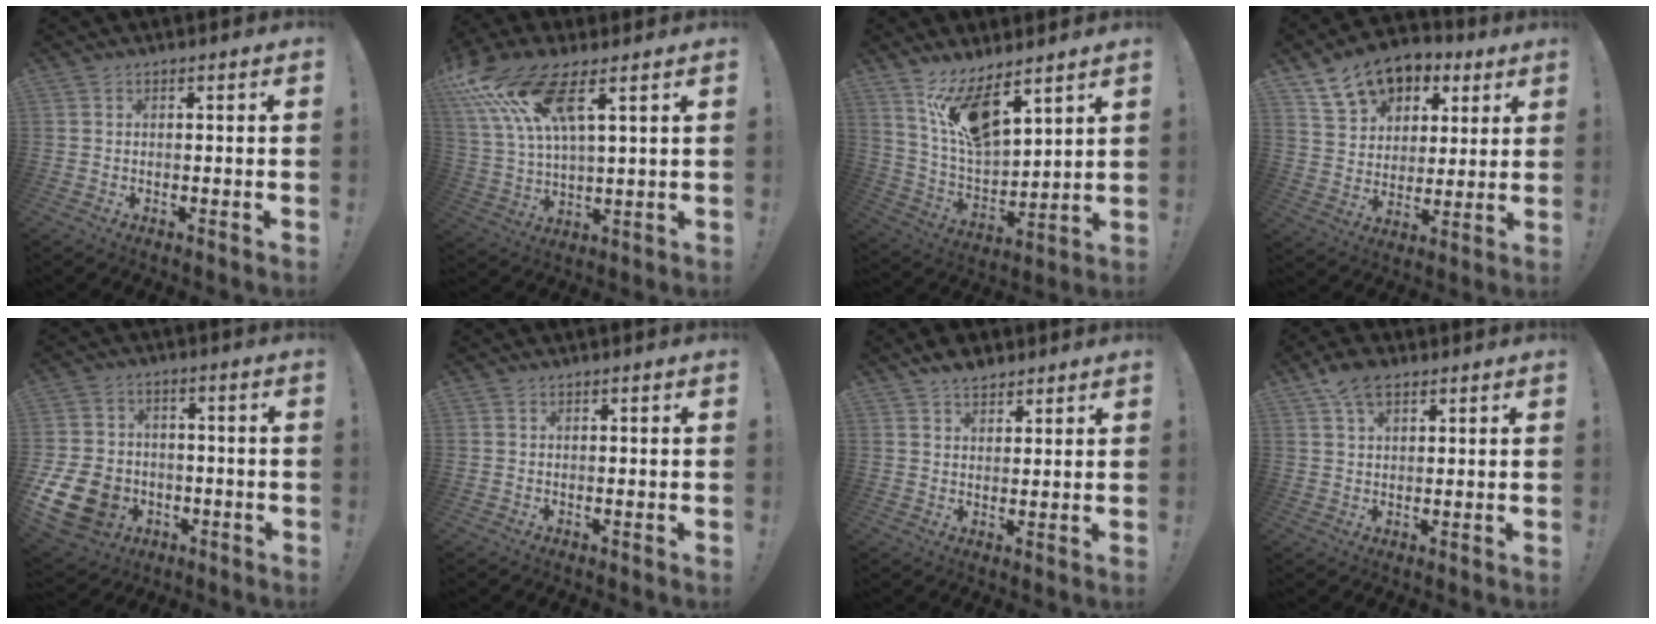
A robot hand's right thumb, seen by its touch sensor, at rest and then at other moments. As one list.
[{"total": 15.0, "force": [9.0, 4.9, 11.0], "torque": [-0.222, -0.028, 0.162]}, {"total": 13.8, "force": [9.6, 4.8, 8.6], "torque": [-0.167, -0.062, 0.177]}, {"total": 13.5, "force": [8.5, 9.3, 5.1], "torque": [-0.085, -0.044, 0.162]}, {"total": 15.8, "force": [-4.7, 12.9, 7.8], "torque": [-0.156, 0.031, -0.073]}, {"total": 0.0}, {"total": 5.5, "force": [4.5, 2.8, 1.7], "torque": [-0.028, -0.018, 0.084]}, {"total": 7.1, "force": [4.2, 3.8, 4.4], "torque": [-0.074, -0.012, 0.080]}]